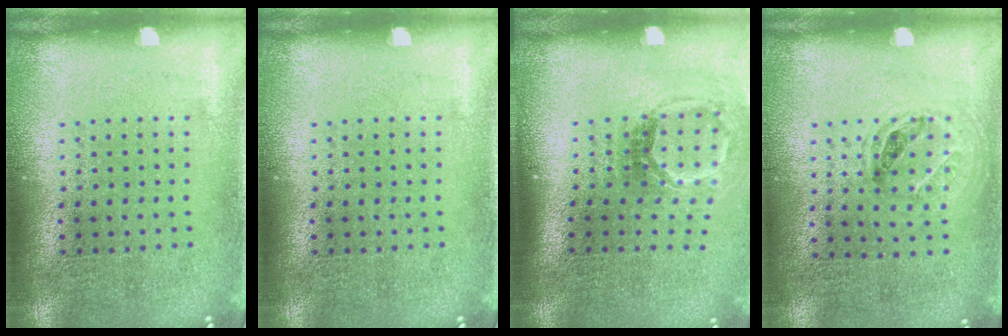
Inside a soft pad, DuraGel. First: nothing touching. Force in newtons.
{"total": 0.0}
{"total": 1.9, "press": 1.2, "slide": 1.4}
{"total": 1.1, "press": 0.8, "slide": 0.7}